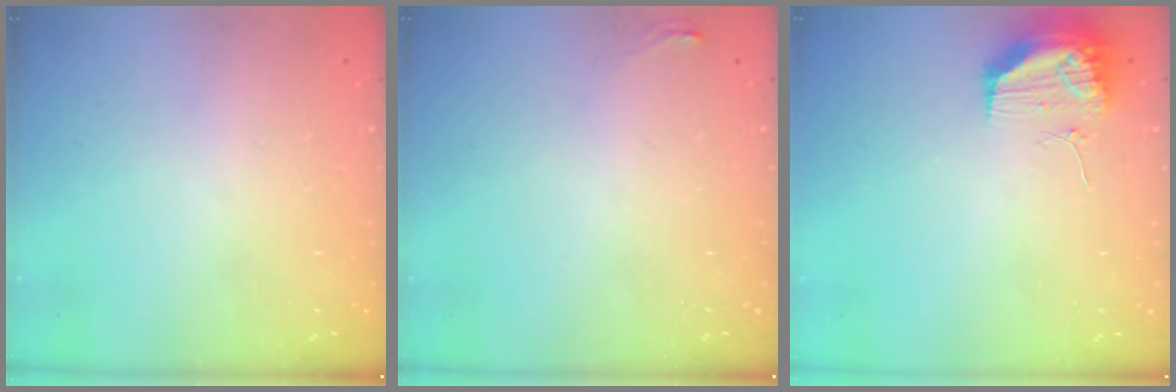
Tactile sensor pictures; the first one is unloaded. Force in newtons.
{"total": 3.4, "press": 3.2, "slide": 1.1}
{"total": 17.5, "press": 13.2, "slide": 11.5}